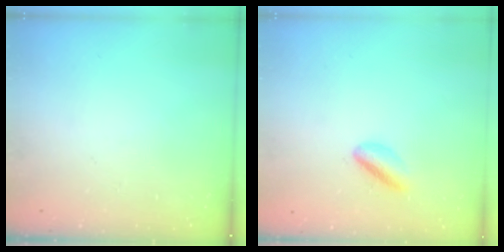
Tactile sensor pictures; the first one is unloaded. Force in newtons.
{"total": 4.2, "press": 4.0, "slide": 1.0}